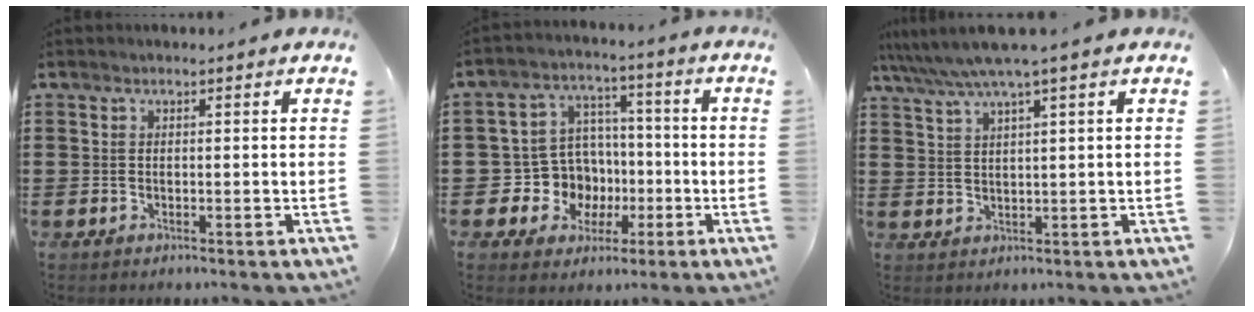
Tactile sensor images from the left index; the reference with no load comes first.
{"total": 9.0, "force": [-1.3, 8.6, 2.4], "torque": [-0.089, 0.011, -0.014]}
{"total": 4.4, "force": [2.9, -0.3, 3.3], "torque": [-0.072, -0.007, 0.048]}